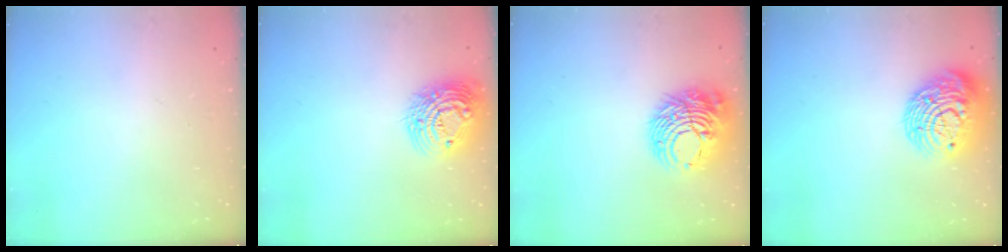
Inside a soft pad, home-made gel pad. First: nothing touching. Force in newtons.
{"total": 15.6, "press": 15.6, "slide": 1.2}
{"total": 11.4, "press": 11.3, "slide": 1.1}
{"total": 15.9, "press": 15.8, "slide": 1.2}